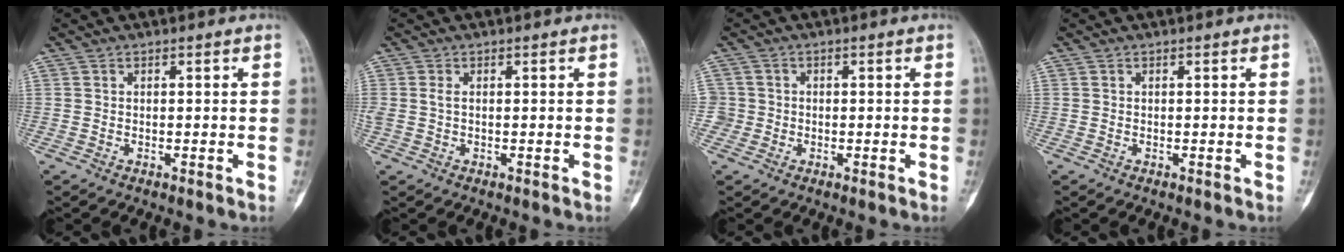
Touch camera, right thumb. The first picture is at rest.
{"total": 1.5, "force": [0.2, 0.9, 1.2], "torque": [-0.037, 0.005, 0.008]}
{"total": 2.6, "force": [-0.5, 2.5, -0.1], "torque": [0.017, 0.009, -0.014]}
{"total": 0.0}